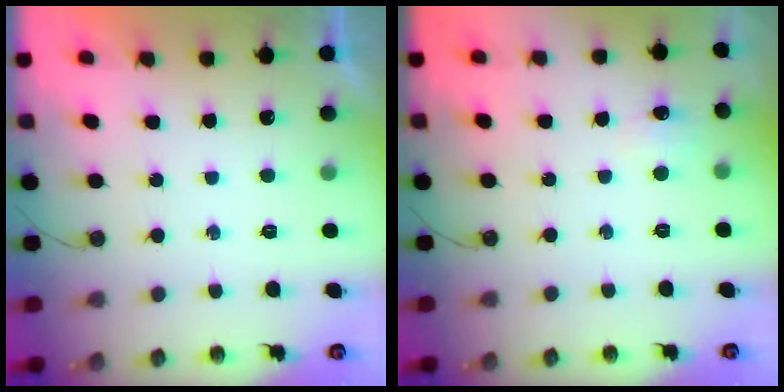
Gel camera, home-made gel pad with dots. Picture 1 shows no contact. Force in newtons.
{"total": 6.1, "press": 6.1, "slide": 0.9}